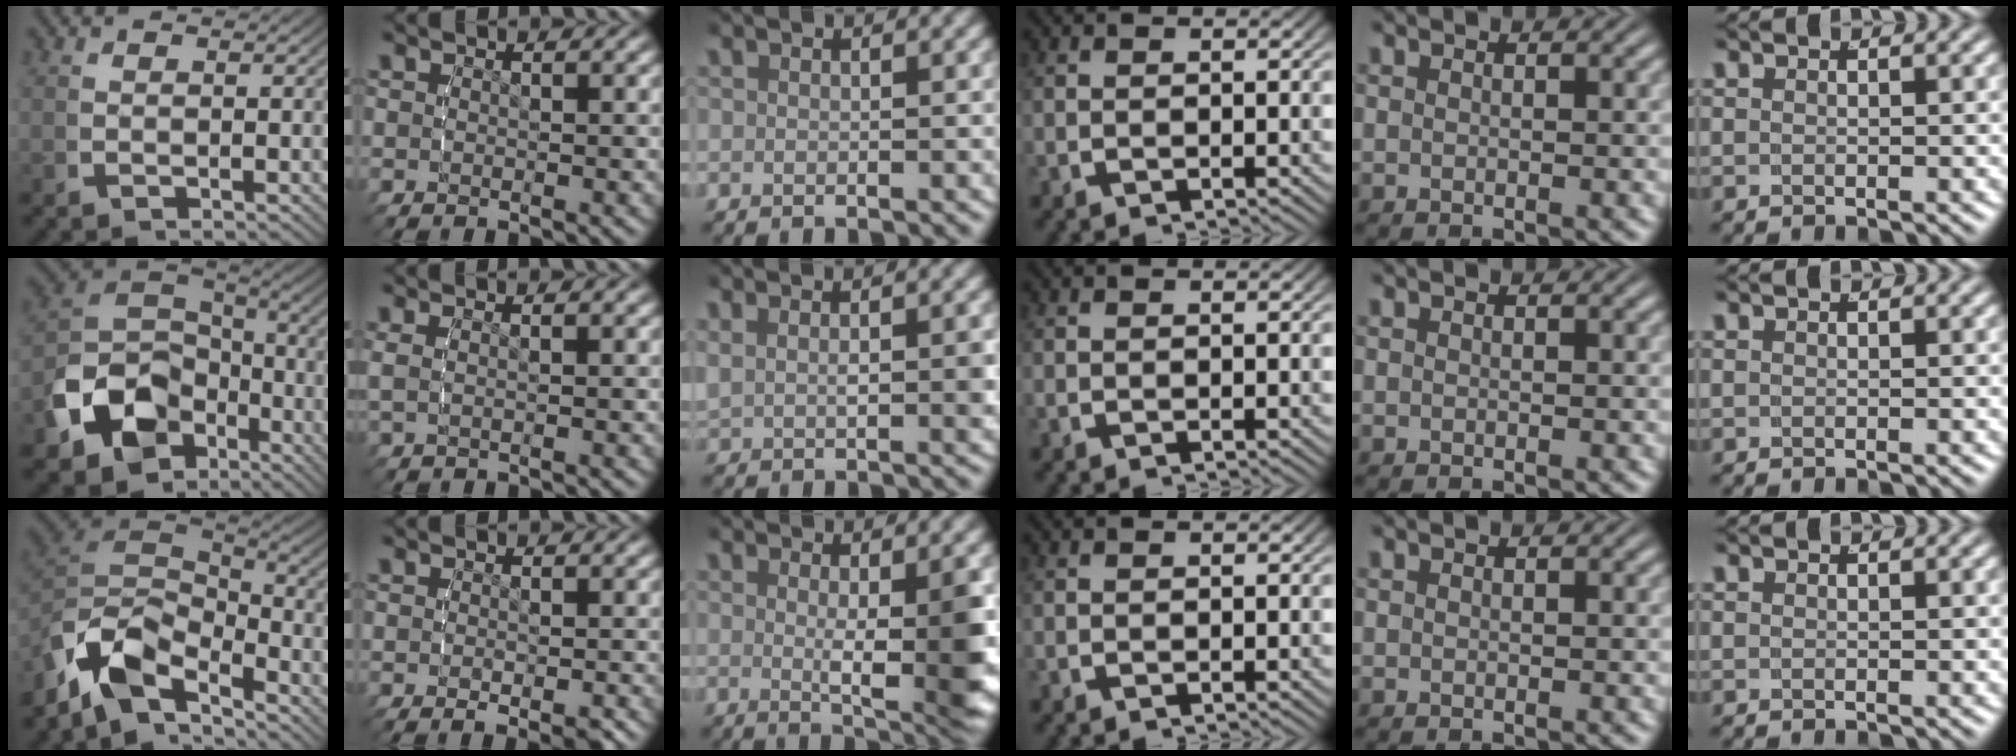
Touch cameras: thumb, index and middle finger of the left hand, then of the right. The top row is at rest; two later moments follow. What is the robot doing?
{"motion": "lift_and_place", "object": "bottle cap"}